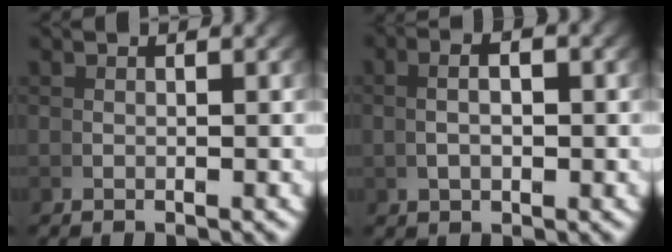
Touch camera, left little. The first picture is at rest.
{"total": 2.5, "force": [0.6, 0.9, 2.3], "torque": [-0.028, 0.011, 0.010]}